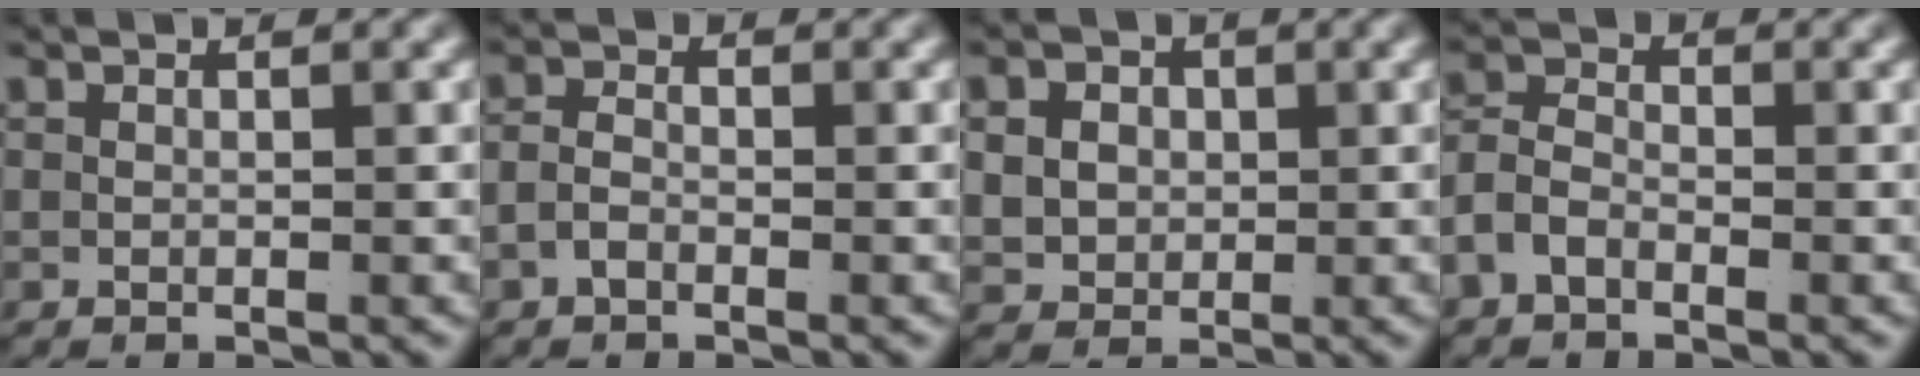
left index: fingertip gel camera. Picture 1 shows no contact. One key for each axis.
{"total": 2.0, "fx": -1.1, "fy": 1.2, "fz": 1.2, "tx": -0.033, "ty": -0.014, "tz": -0.014}
{"total": 4.2, "fx": 0.3, "fy": 3.7, "fz": 1.9, "tx": -0.047, "ty": -0.017, "tz": 0.015}
{"total": 3.7, "fx": -1.4, "fy": 2.9, "fz": 1.9, "tx": -0.056, "ty": -0.020, "tz": -0.020}